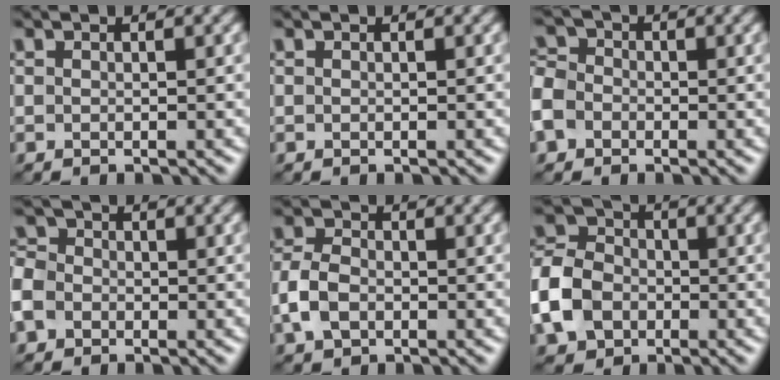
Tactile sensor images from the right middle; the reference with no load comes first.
{"total": 0.0}
{"total": 5.4, "force": [-2.1, 4.3, 2.5], "torque": [-0.065, -0.001, -0.055]}
{"total": 5.0, "force": [-1.7, 4.1, 2.4], "torque": [-0.065, 0.000, -0.047]}
{"total": 3.8, "force": [-1.0, 2.7, 2.4], "torque": [-0.061, 0.000, -0.027]}
{"total": 7.2, "force": [-2.3, 5.7, 3.8], "torque": [-0.093, 0.002, -0.066]}